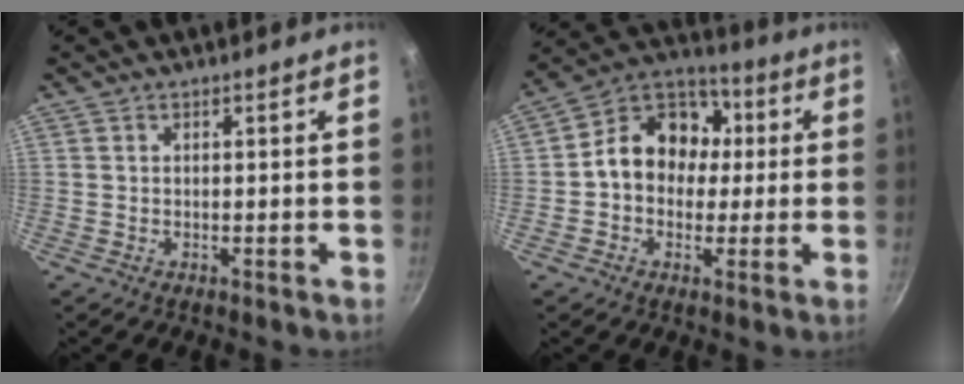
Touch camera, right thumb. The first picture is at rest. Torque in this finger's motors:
{"motor_torque": [-0.45, 1.54, 0.92, -0.37, 0.09]}